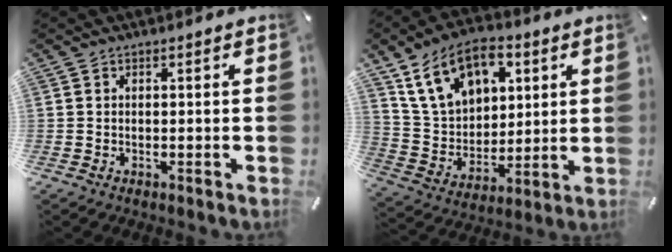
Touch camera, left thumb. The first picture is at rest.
{"total": 15.4, "force": [7.7, 10.7, 8.0], "torque": [-0.158, -0.019, 0.150]}